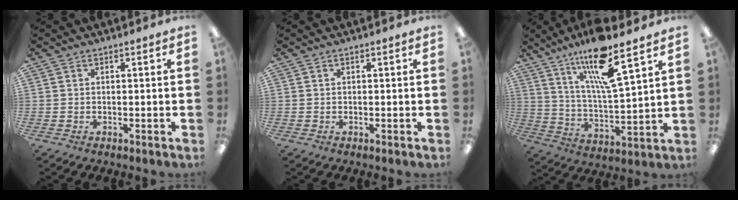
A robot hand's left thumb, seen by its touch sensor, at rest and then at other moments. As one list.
[{"total": 0.0}, {"total": 15.8, "force": [11.1, 2.5, 11.1], "torque": [-0.208, -0.056, 0.180]}]